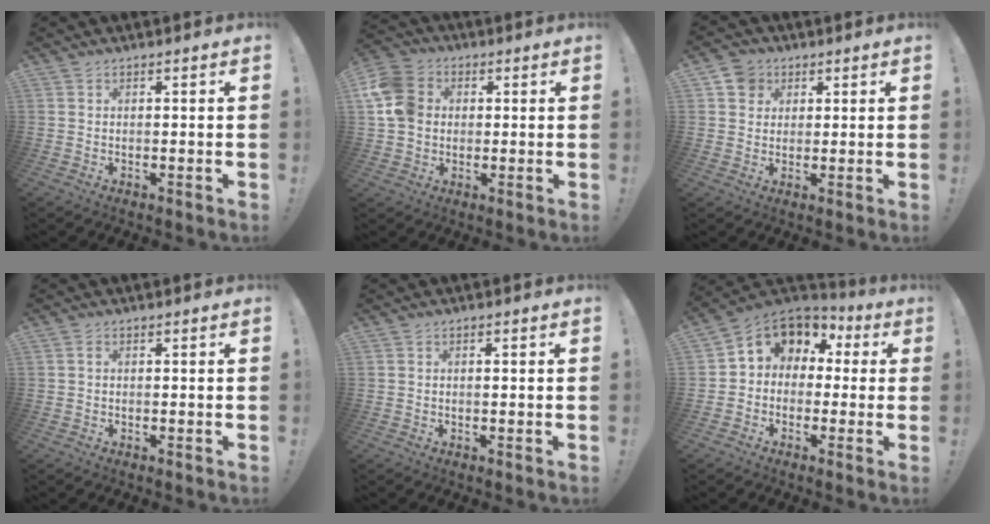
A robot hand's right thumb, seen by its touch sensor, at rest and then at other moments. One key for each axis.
{"total": 11.7, "fx": 1.0, "fy": 9.8, "fz": 6.3, "tx": -0.112, "ty": 0.014, "tz": 0.024}
{"total": 5.9, "fx": 2.4, "fy": 5.2, "fz": 1.5, "tx": -0.026, "ty": -0.004, "tz": 0.047}
{"total": 0.9, "fx": 0.0, "fy": 0.4, "fz": 0.8, "tx": -0.016, "ty": 0.003, "tz": -0.001}
{"total": 0.5, "fx": -0.1, "fy": -0.1, "fz": 0.5, "tx": -0.003, "ty": -0.003, "tz": -0.003}
{"total": 7.4, "fx": 1.2, "fy": 6.7, "fz": 3.0, "tx": -0.049, "ty": -0.002, "tz": 0.029}